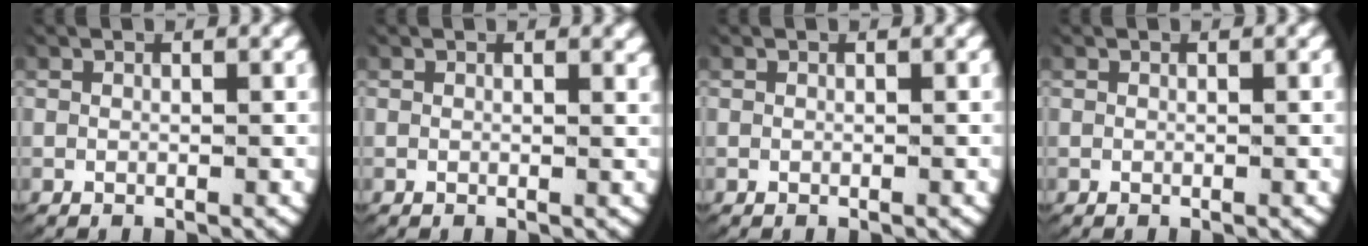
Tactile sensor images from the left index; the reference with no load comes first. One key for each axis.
{"total": 0.7, "fx": 0.7, "fy": 0.1, "fz": 0.3, "tx": -0.007, "ty": -0.003, "tz": 0.010}
{"total": 0.0}
{"total": 0.0}